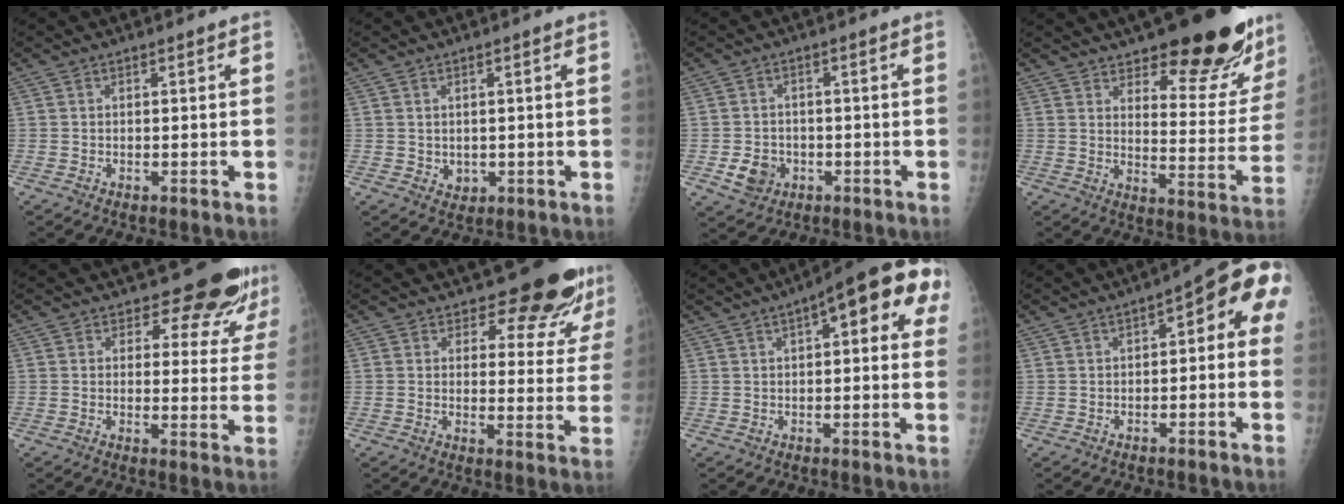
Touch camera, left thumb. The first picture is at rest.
{"total": 2.0, "force": [0.1, 1.8, 0.7], "torque": [-0.006, -0.004, 0.009]}
{"total": 5.1, "force": [-1.8, 4.3, 2.1], "torque": [-0.025, 0.006, -0.027]}
{"total": 21.4, "force": [15.5, 7.3, 12.8], "torque": [-0.116, -0.104, 0.203]}
{"total": 9.2, "force": [8.3, 3.6, 1.8], "torque": [0.018, -0.063, 0.084]}
{"total": 11.1, "force": [9.8, 3.9, 3.6], "torque": [-0.008, -0.082, 0.110]}
{"total": 14.1, "force": [4.9, 5.2, 12.2], "torque": [-0.127, 0.020, 0.050]}
{"total": 8.6, "force": [0.7, 3.9, 7.7], "torque": [-0.064, 0.034, -0.006]}